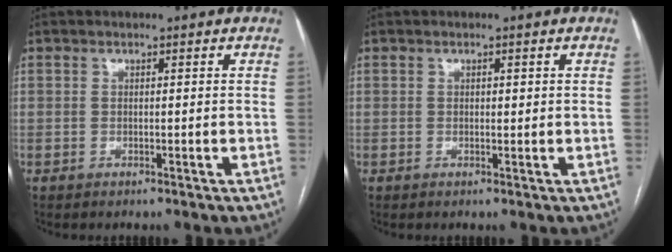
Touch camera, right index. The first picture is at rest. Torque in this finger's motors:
{"motor_torque": [-0.38, 0.29, -0.07, 0.00]}